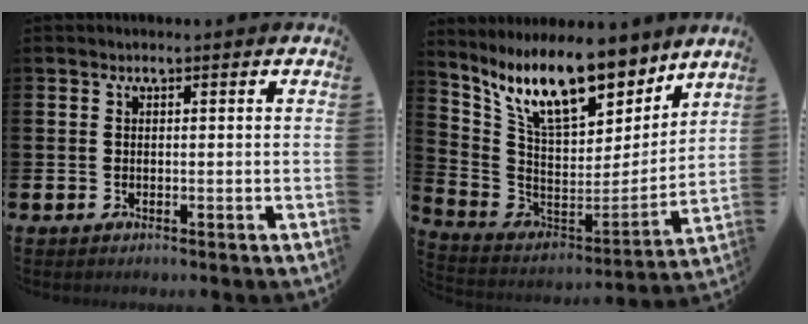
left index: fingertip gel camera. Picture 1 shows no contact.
{"total": 13.8, "force": [10.5, 4.9, 7.5], "torque": [-0.169, -0.060, 0.188]}